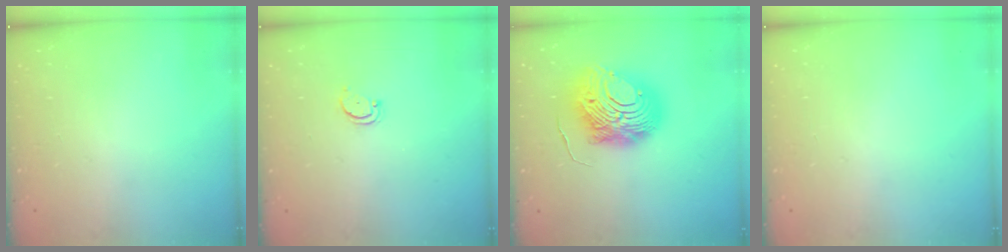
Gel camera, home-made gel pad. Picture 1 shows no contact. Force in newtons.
{"total": 2.5, "press": 2.4, "slide": 0.5}
{"total": 15.3, "press": 15.2, "slide": 1.6}
{"total": 0.0}